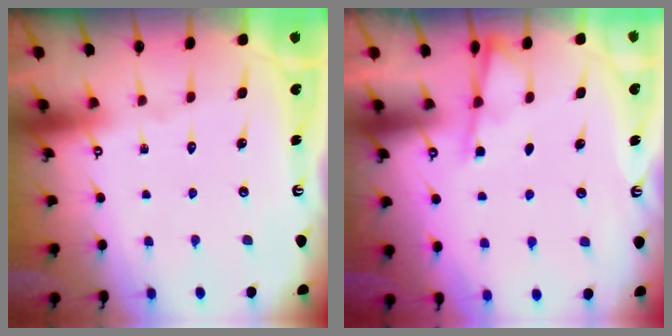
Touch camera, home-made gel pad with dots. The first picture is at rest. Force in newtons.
{"total": 3.5, "press": 3.4, "slide": 0.4}